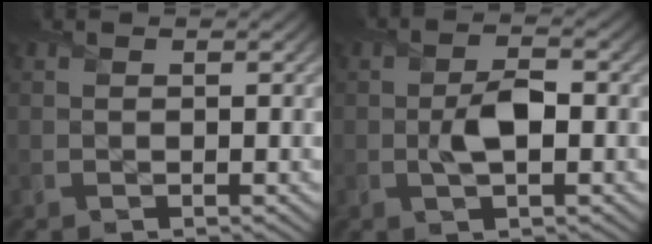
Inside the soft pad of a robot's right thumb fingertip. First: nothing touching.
{"total": 3.8, "force": [-0.5, 1.8, 3.3], "torque": [-0.064, -0.002, -0.009]}